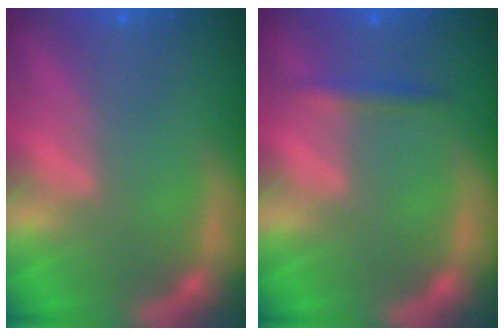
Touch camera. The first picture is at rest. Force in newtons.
{"total": 1.4}